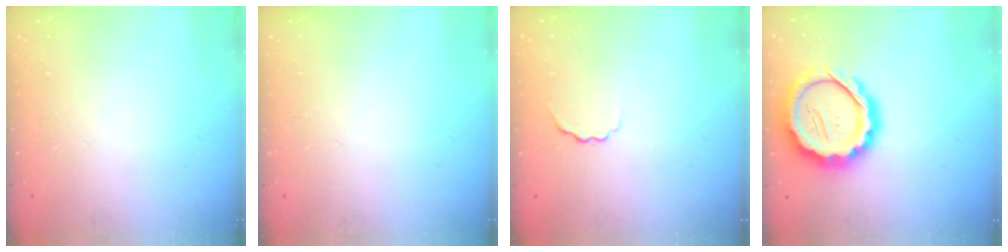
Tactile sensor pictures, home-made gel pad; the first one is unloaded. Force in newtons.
{"total": 0.0}
{"total": 2.5, "press": 2.4, "slide": 0.6}
{"total": 14.7, "press": 14.4, "slide": 3.0}